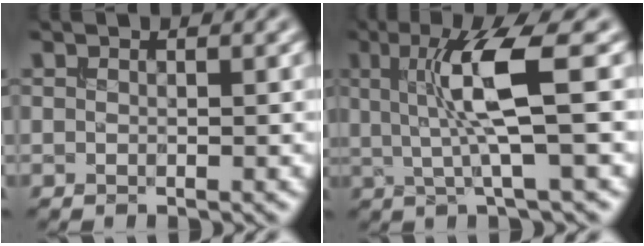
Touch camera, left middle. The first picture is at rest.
{"total": 6.4, "force": [1.0, 1.0, 6.2], "torque": [-0.125, 0.000, 0.022]}